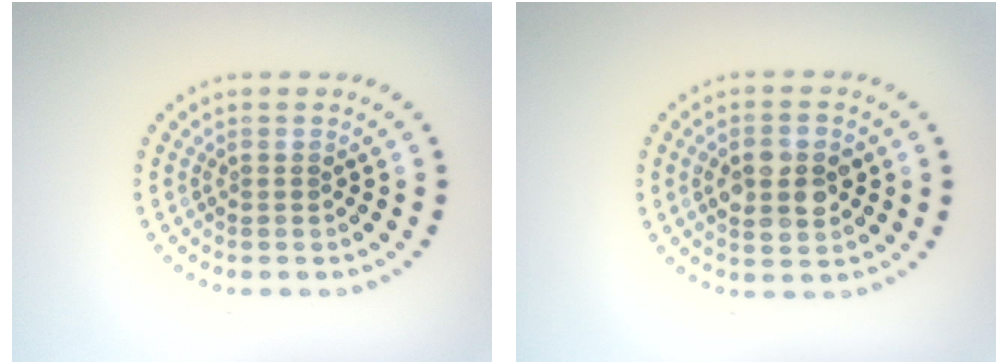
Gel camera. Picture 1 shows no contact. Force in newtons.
{"total": 4.5, "press": 4.5, "slide": 0.2}